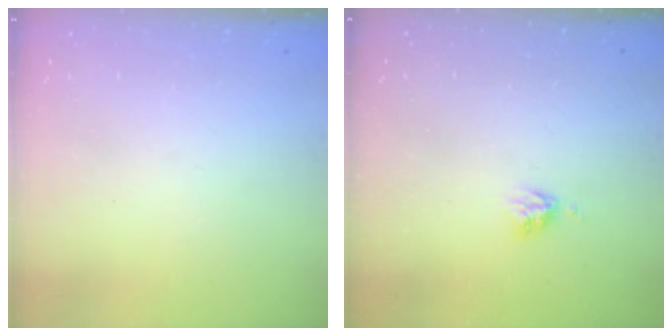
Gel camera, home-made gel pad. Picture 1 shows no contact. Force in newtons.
{"total": 3.4, "press": 3.3, "slide": 0.5}